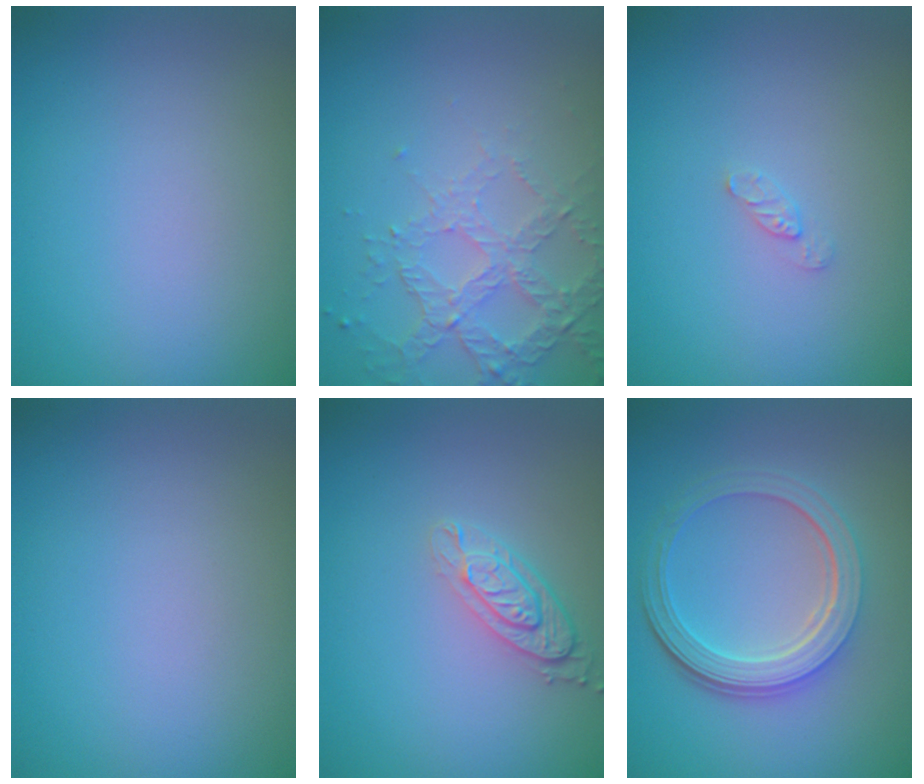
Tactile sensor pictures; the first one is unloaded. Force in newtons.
{"total": 4.2, "press": 3.2, "slide": 2.7}
{"total": 0.9, "press": 0.8, "slide": 0.2}
{"total": 0.0}
{"total": 2.8, "press": 2.2, "slide": 1.7}
{"total": 5.3, "press": 3.9, "slide": 3.7}